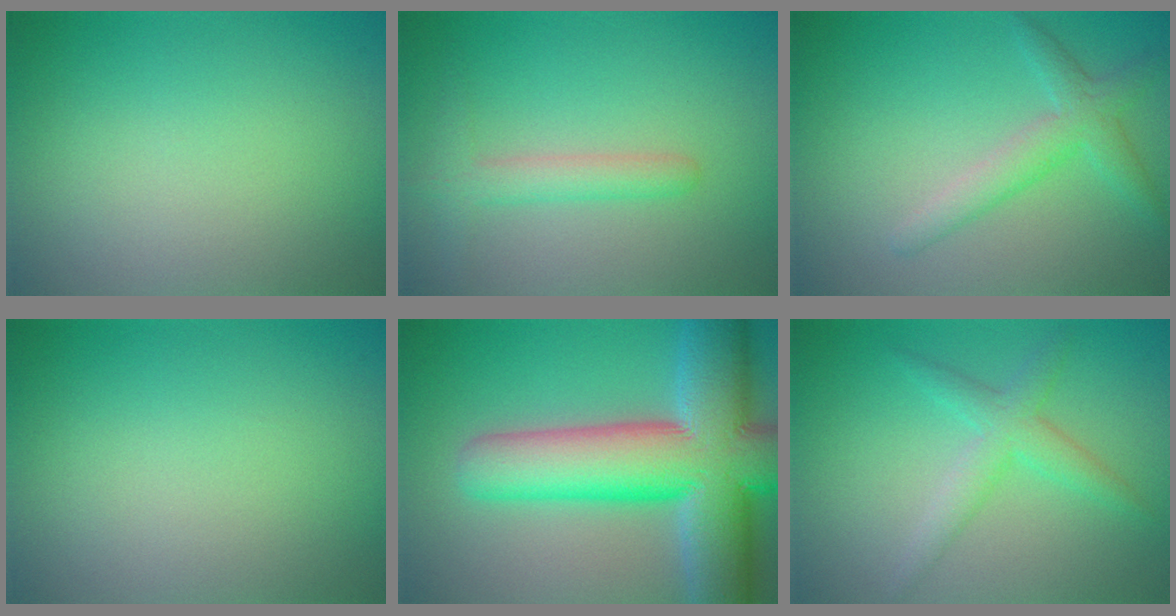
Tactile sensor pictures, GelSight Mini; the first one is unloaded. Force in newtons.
{"total": 2.6, "press": 2.6, "slide": 0.1}
{"total": 3.0, "press": 3.0, "slide": 0.1}
{"total": 0.0}
{"total": 14.4, "press": 14.3, "slide": 0.7}
{"total": 2.9, "press": 2.9, "slide": 0.1}